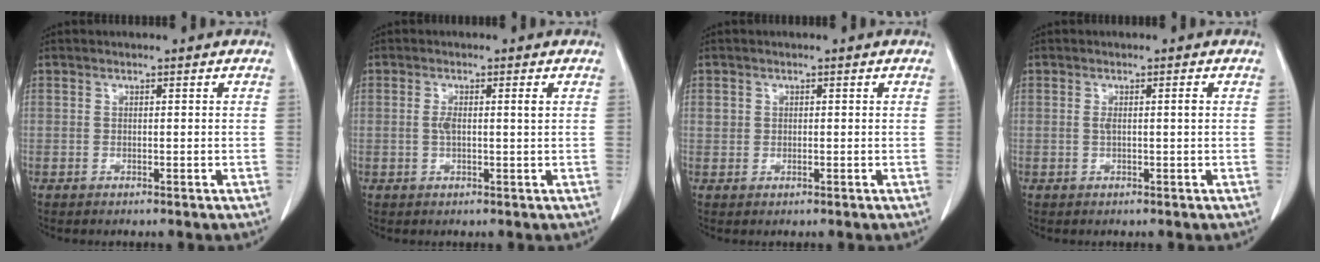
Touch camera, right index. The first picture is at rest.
{"total": 2.5, "force": [0.3, 0.3, 2.5], "torque": [-0.049, 0.005, 0.008]}
{"total": 1.2, "force": [0.3, 1.1, 0.4], "torque": [-0.005, 0.006, 0.006]}
{"total": 1.6, "force": [0.2, 0.0, 1.5], "torque": [-0.030, 0.003, 0.005]}